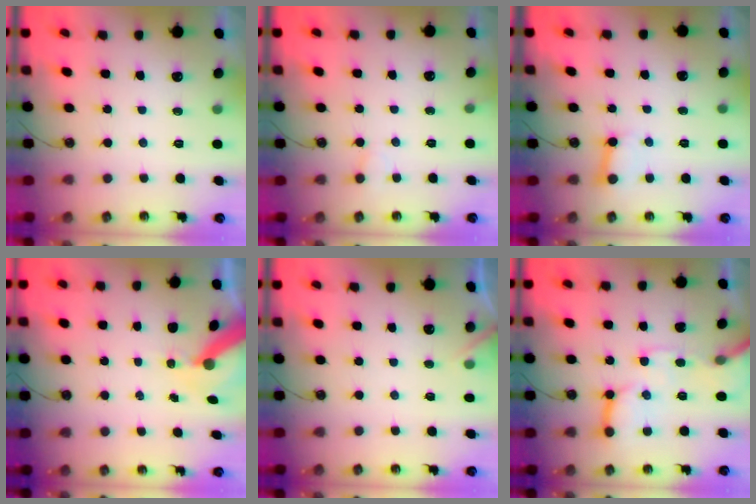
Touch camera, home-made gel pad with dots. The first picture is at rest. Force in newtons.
{"total": 4.6, "press": 4.5, "slide": 0.5}
{"total": 4.2, "press": 4.2, "slide": 0.5}
{"total": 8.6, "press": 8.5, "slide": 1.2}
{"total": 5.4, "press": 5.4, "slide": 0.7}
{"total": 15.0, "press": 14.9, "slide": 2.1}